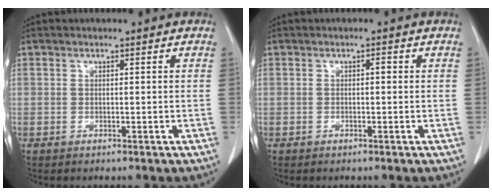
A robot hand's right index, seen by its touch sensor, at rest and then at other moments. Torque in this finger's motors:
{"motor_torque": [-0.03, 0.04, 0.00, 0.00]}